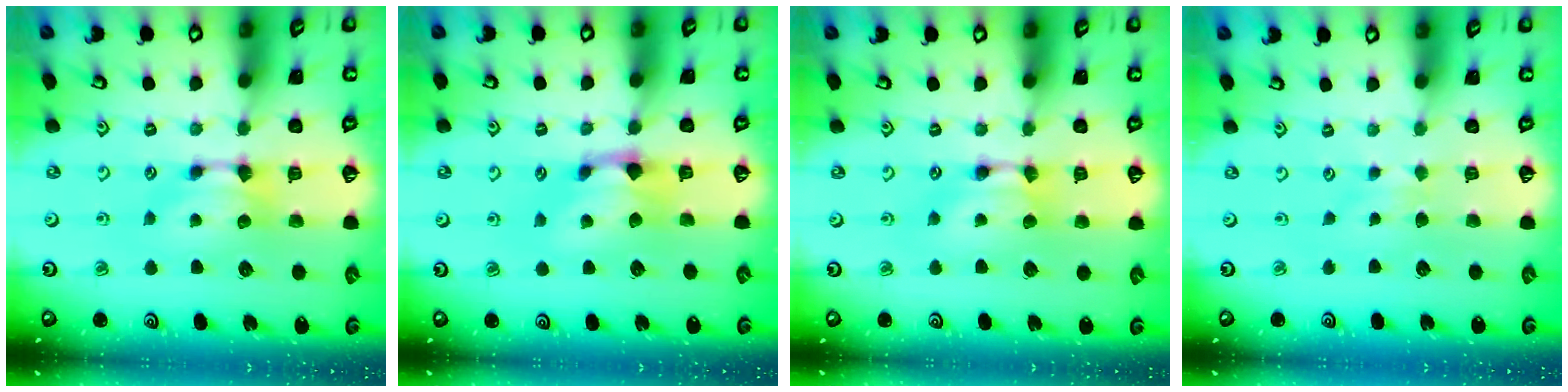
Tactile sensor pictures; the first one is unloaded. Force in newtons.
{"total": 1.4, "press": 0.4, "slide": 1.3}
{"total": 1.8, "press": 1.7, "slide": 0.1}
{"total": 3.2, "press": 3.2, "slide": 0.4}